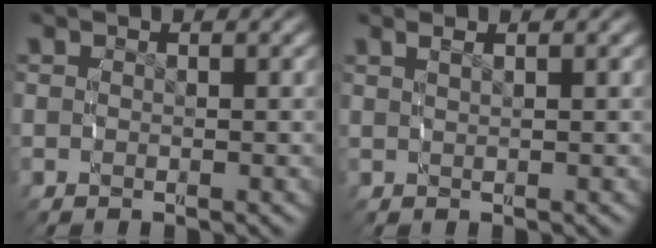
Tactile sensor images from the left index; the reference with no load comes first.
{"total": 1.3, "force": [1.0, -0.6, 0.7], "torque": [-0.007, 0.003, 0.023]}